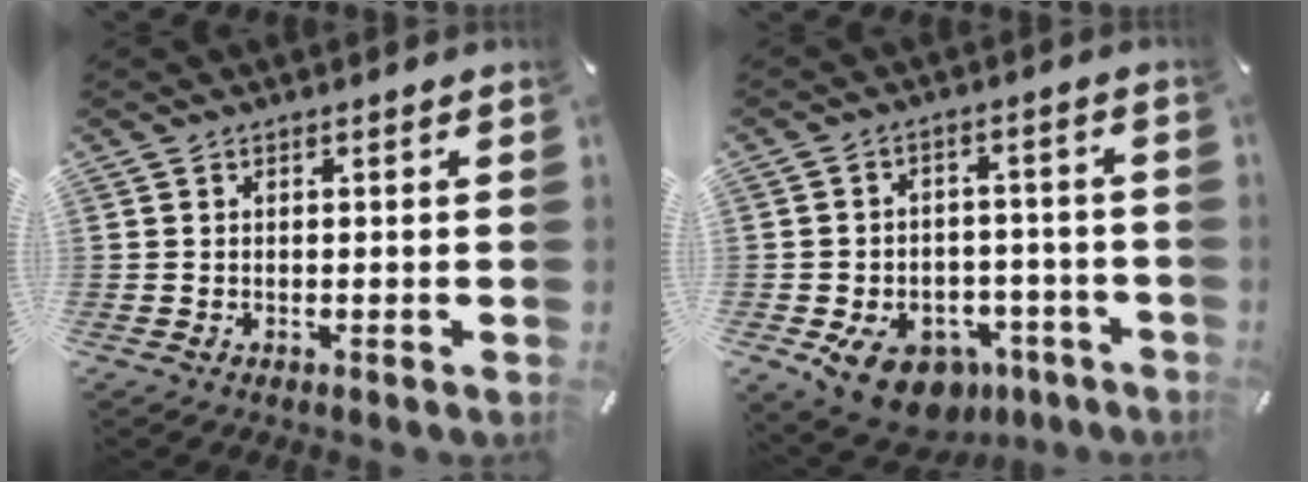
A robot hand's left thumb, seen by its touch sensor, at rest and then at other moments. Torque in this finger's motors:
{"motor_torque": [-0.28, 1.46, 0.36, -0.01, 0.12]}